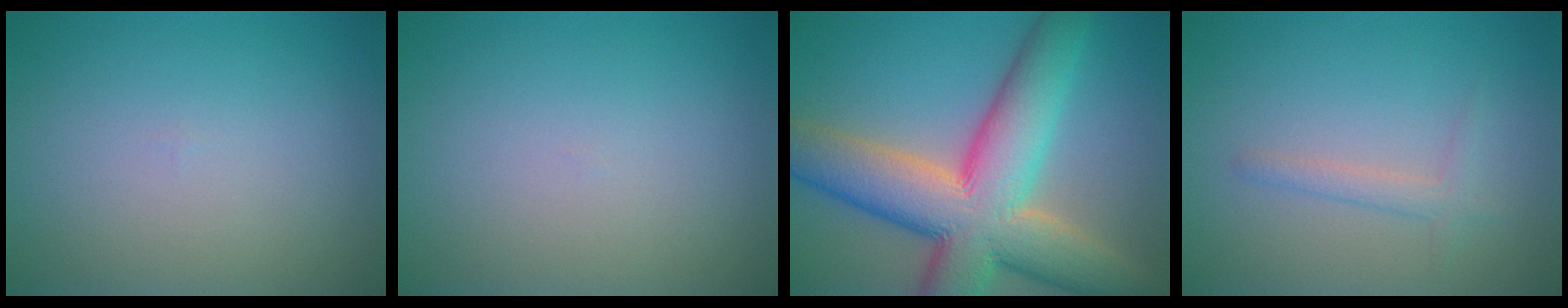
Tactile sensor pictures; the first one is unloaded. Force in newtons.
{"total": 0.0}
{"total": 13.1, "press": 13.1, "slide": 0.9}
{"total": 1.5, "press": 1.5, "slide": 0.1}